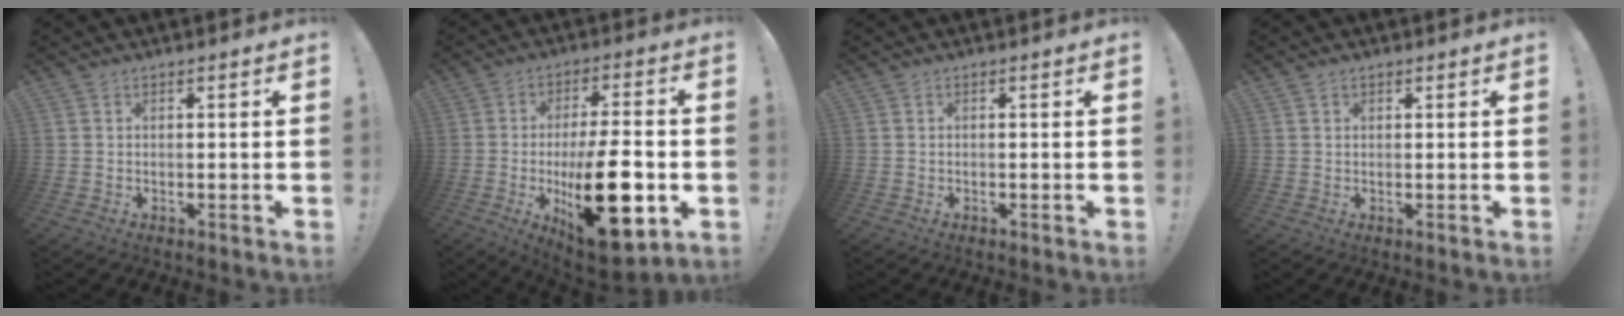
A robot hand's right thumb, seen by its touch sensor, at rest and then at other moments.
{"total": 23.0, "force": [-4.9, 8.9, 20.6], "torque": [-0.329, 0.009, -0.066]}
{"total": 0.0}
{"total": 0.9, "force": [0.7, 0.5, 0.3], "torque": [0.001, -0.002, 0.012]}